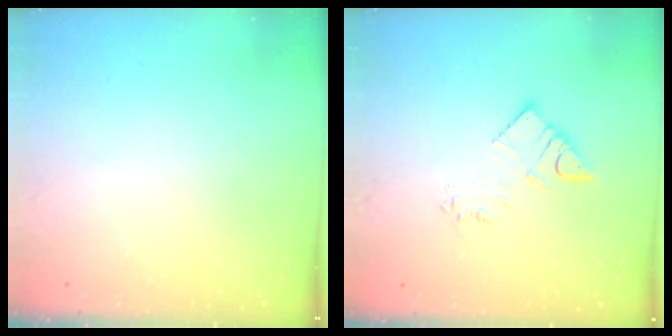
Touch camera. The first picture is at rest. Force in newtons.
{"total": 7.1, "press": 7.1, "slide": 0.6}